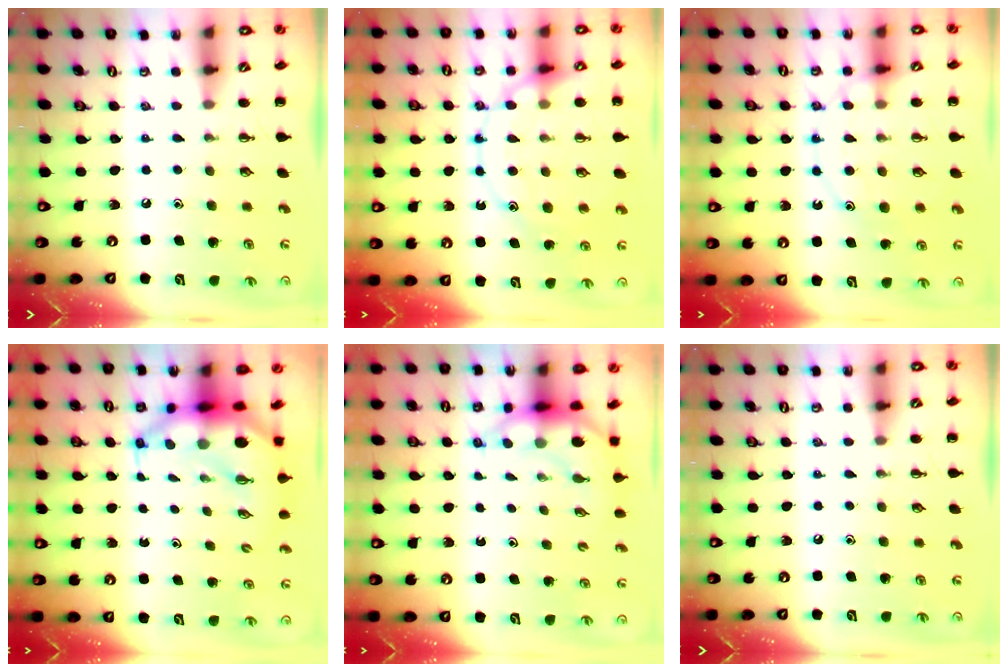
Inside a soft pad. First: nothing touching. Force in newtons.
{"total": 17.0, "press": 16.9, "slide": 1.9}
{"total": 12.5, "press": 12.5, "slide": 0.9}
{"total": 8.2, "press": 7.9, "slide": 2.0}
{"total": 6.1, "press": 6.0, "slide": 0.8}
{"total": 0.0}